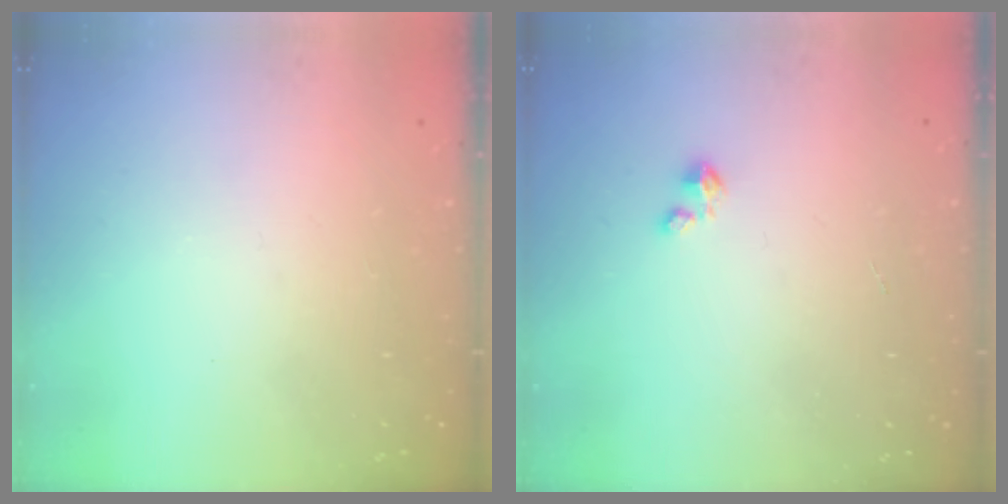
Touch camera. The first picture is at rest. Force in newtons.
{"total": 1.4, "press": 1.4, "slide": 0.2}